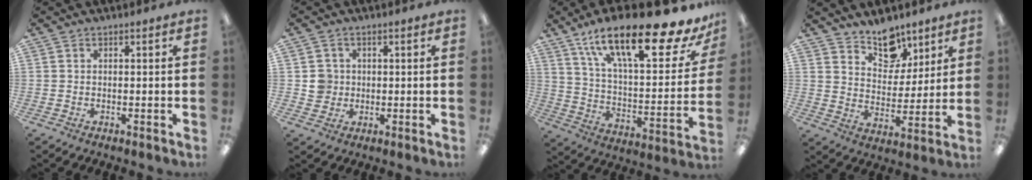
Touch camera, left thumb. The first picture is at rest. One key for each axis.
{"total": 4.4, "fx": 0.4, "fy": 4.4, "fz": 0.5, "tx": 0.003, "ty": 0.001, "tz": 0.004}
{"total": 26.0, "fx": 17.1, "fy": 7.3, "fz": 18.1, "tx": -0.287, "ty": -0.099, "tz": 0.280}
{"total": 11.3, "fx": 8.8, "fy": 6.3, "fz": 3.2, "tx": -0.035, "ty": -0.065, "tz": 0.163}